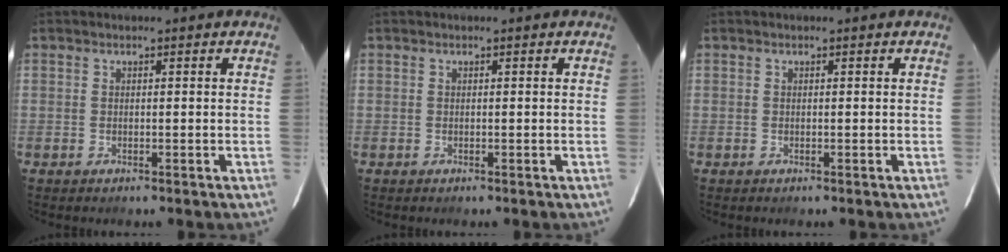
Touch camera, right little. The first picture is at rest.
{"total": 0.0}
{"total": 0.0}